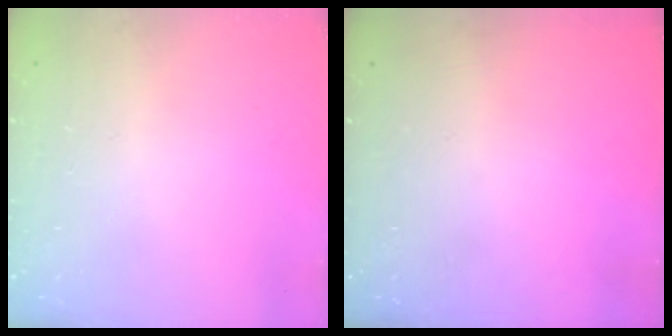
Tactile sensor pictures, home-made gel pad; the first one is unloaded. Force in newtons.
{"total": 0.0}